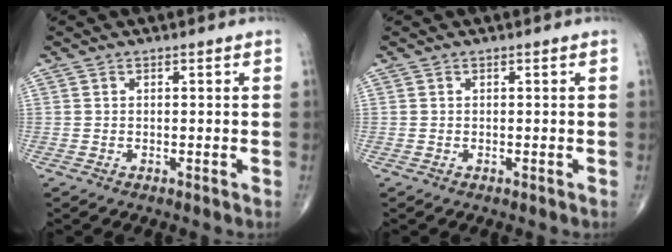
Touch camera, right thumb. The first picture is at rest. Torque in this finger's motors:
{"motor_torque": [0.04, 0.27, -0.06, -0.12, -0.02]}